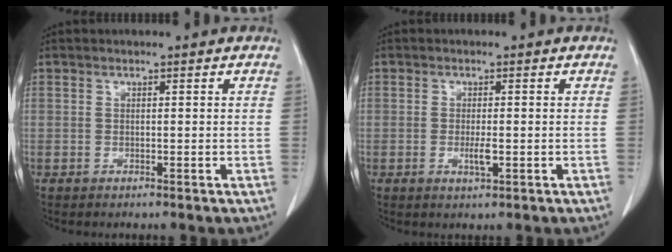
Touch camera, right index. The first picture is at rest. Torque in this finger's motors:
{"motor_torque": [0.70, -0.06, 0.20, 0.10]}